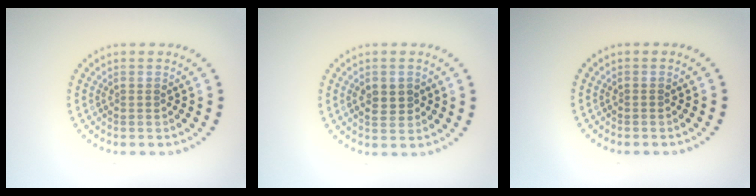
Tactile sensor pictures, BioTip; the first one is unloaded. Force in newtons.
{"total": 1.8, "press": 1.8, "slide": 0.1}
{"total": 0.0}